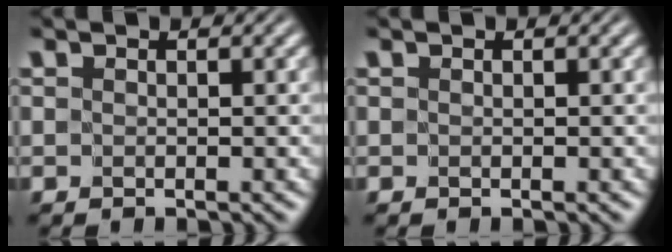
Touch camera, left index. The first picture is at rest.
{"total": 0.0}